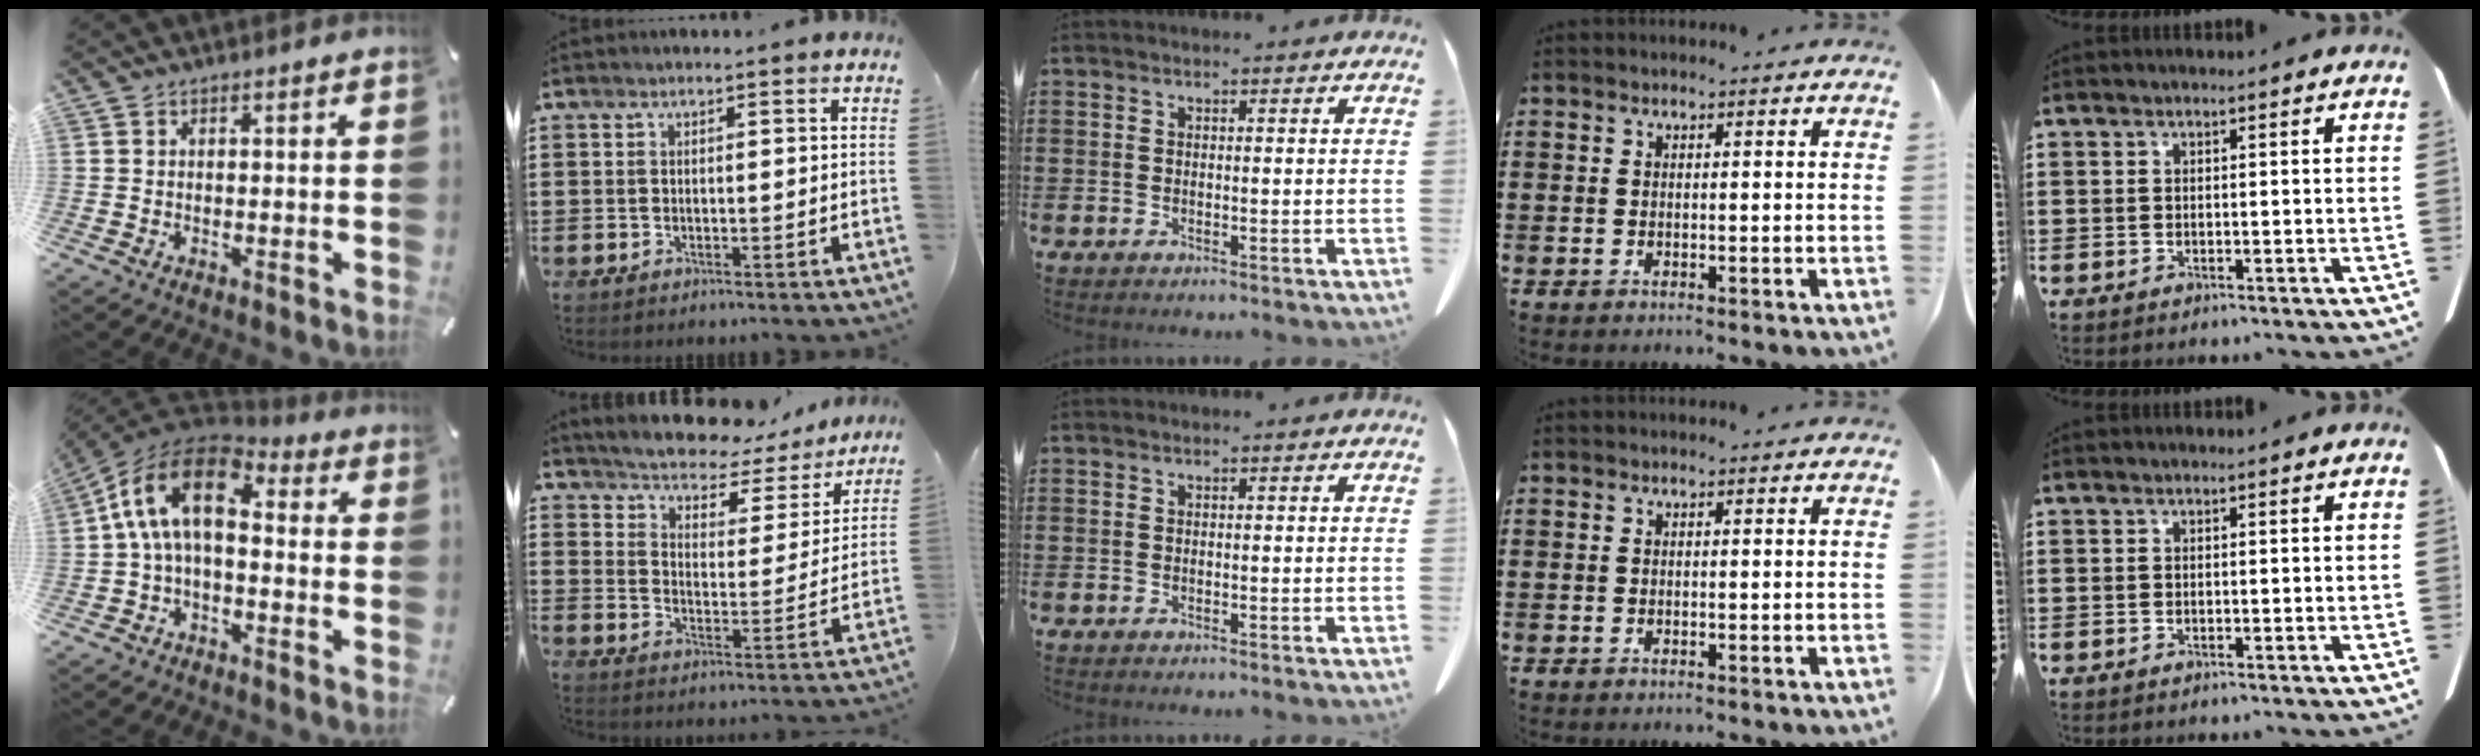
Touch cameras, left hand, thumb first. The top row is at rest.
{"thumb": {"total": 14.8, "force": [1.6, 8.8, 11.7], "torque": [-0.235, 0.008, 0.022]}, "index": {"total": 4.3, "force": [4.1, 0.9, 0.8], "torque": [-0.041, -0.035, 0.062]}}